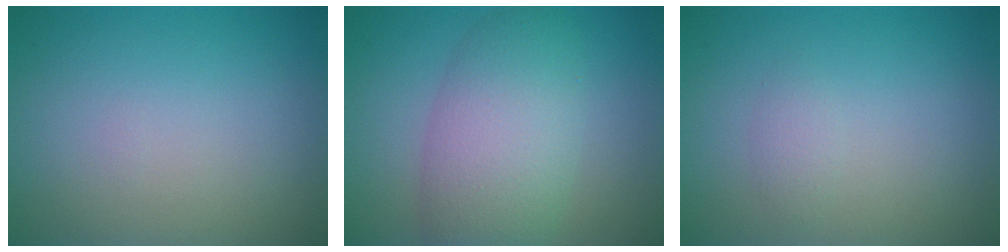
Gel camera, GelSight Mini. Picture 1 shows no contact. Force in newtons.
{"total": 6.9, "press": 6.9, "slide": 0.0}
{"total": 0.9, "press": 0.9, "slide": 0.0}